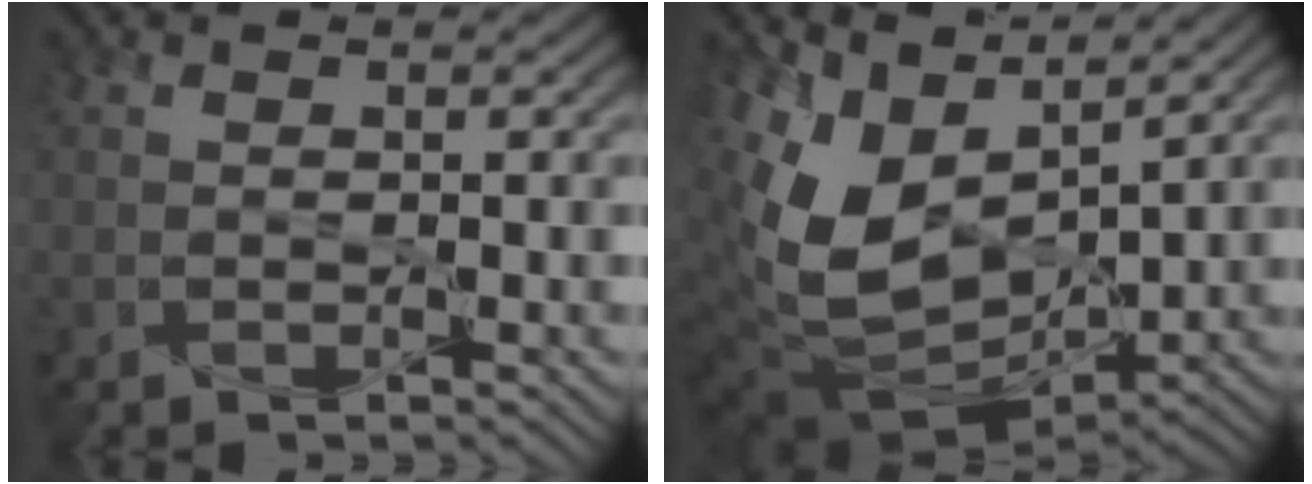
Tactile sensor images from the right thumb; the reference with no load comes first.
{"total": 14.3, "force": [3.4, 9.0, 10.6], "torque": [-0.261, -0.006, 0.075]}